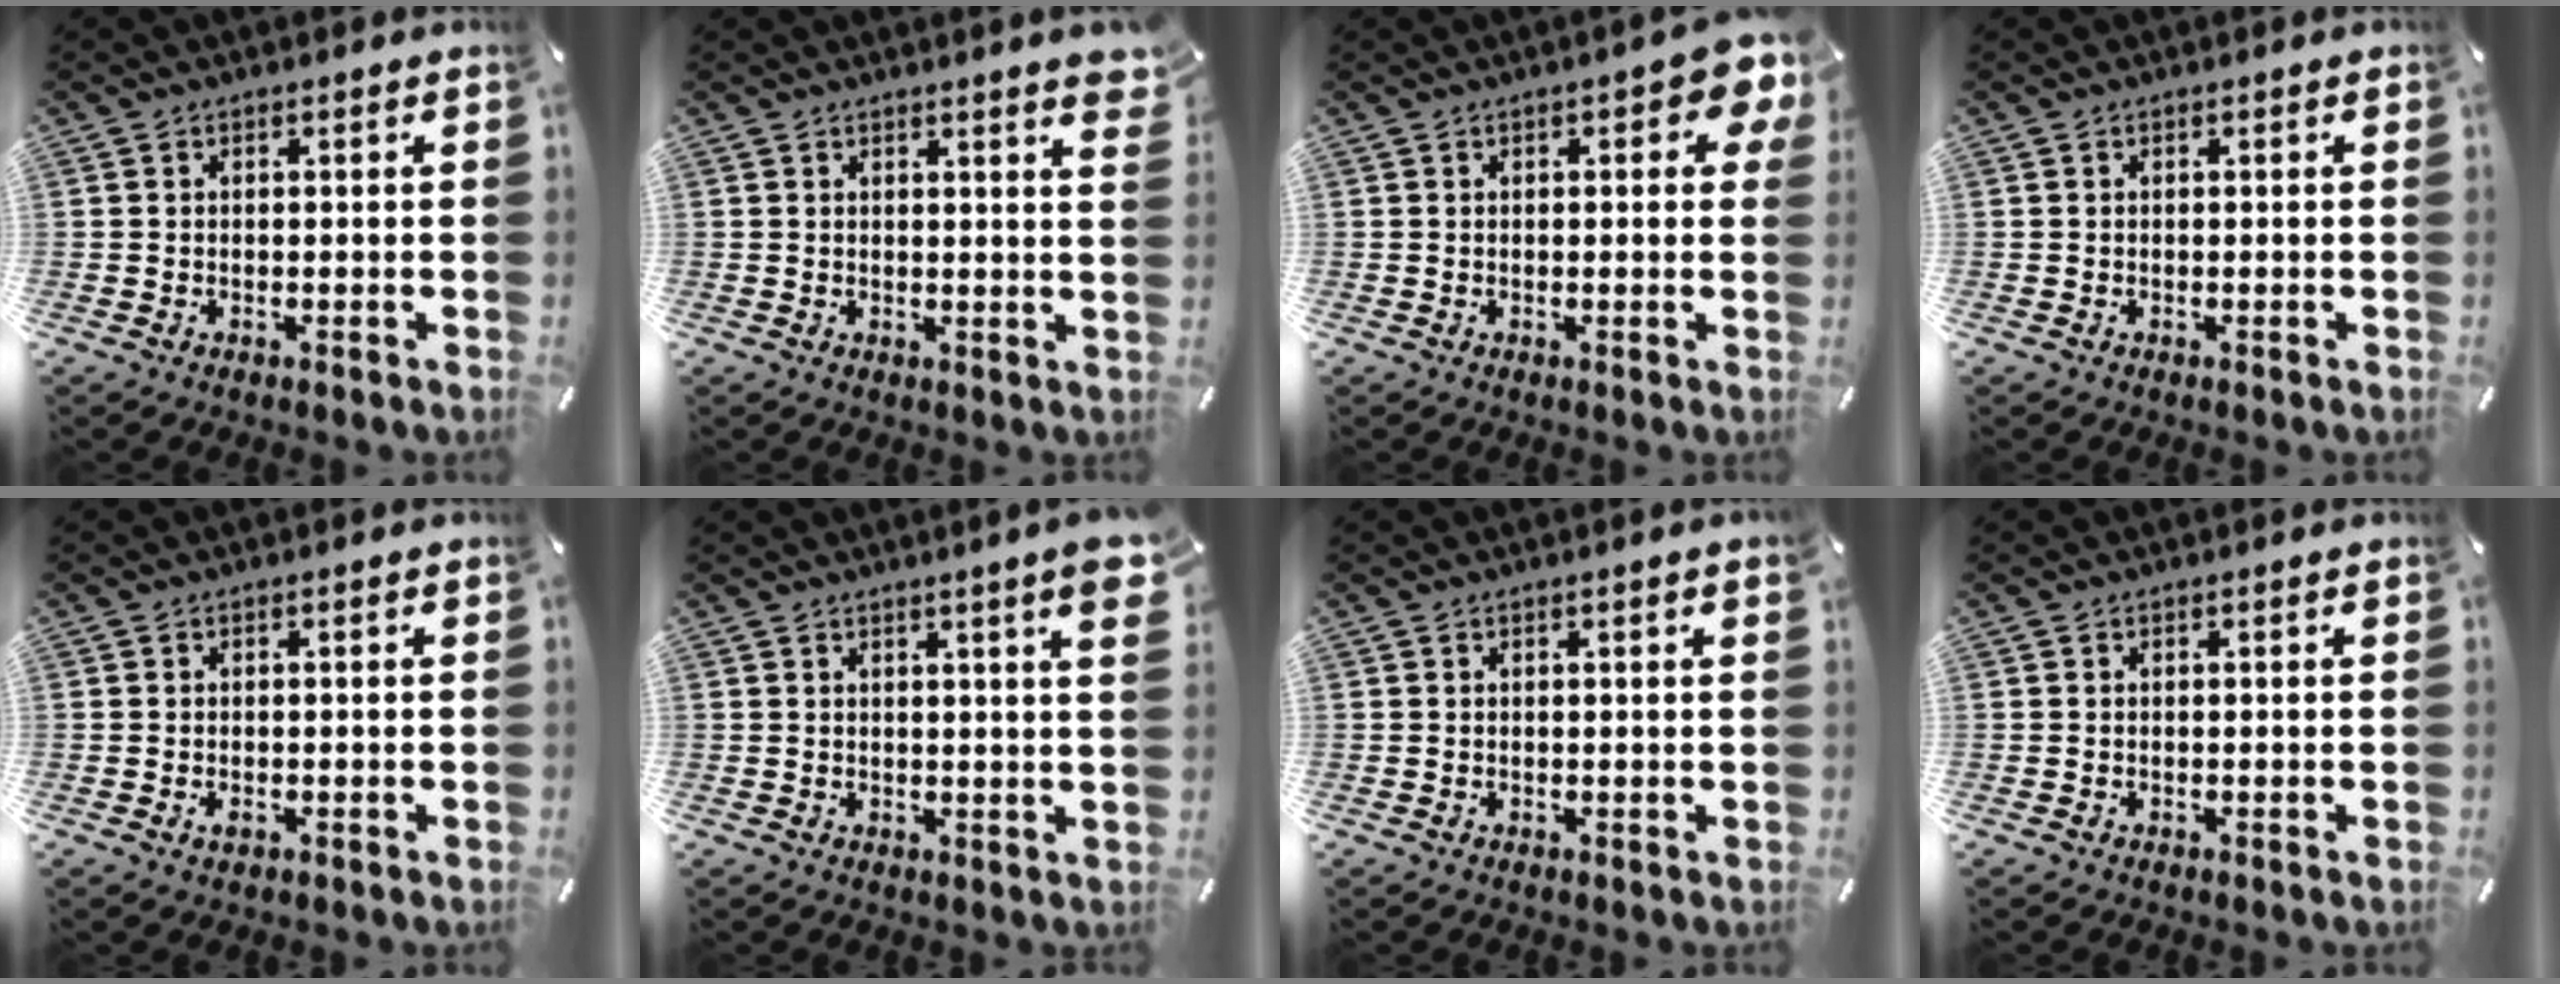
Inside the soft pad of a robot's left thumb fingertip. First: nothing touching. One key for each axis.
{"total": 3.4, "fx": 2.3, "fy": 0.3, "fz": 2.4, "tx": -0.036, "ty": -0.013, "tz": 0.038}
{"total": 6.4, "fx": 2.0, "fy": 2.7, "fz": 5.5, "tx": -0.065, "ty": -0.004, "tz": 0.028}
{"total": 0.0}
{"total": 1.1, "fx": -0.4, "fy": 0.5, "fz": 0.9, "tx": -0.016, "ty": -0.002, "tz": -0.007}
{"total": 6.0, "fx": 3.0, "fy": 0.5, "fz": 5.2, "tx": -0.078, "ty": -0.013, "tz": 0.047}
{"total": 0.9, "fx": 0.3, "fy": -0.1, "fz": 0.9, "tx": -0.015, "ty": -0.002, "tz": 0.004}
{"total": 0.0}